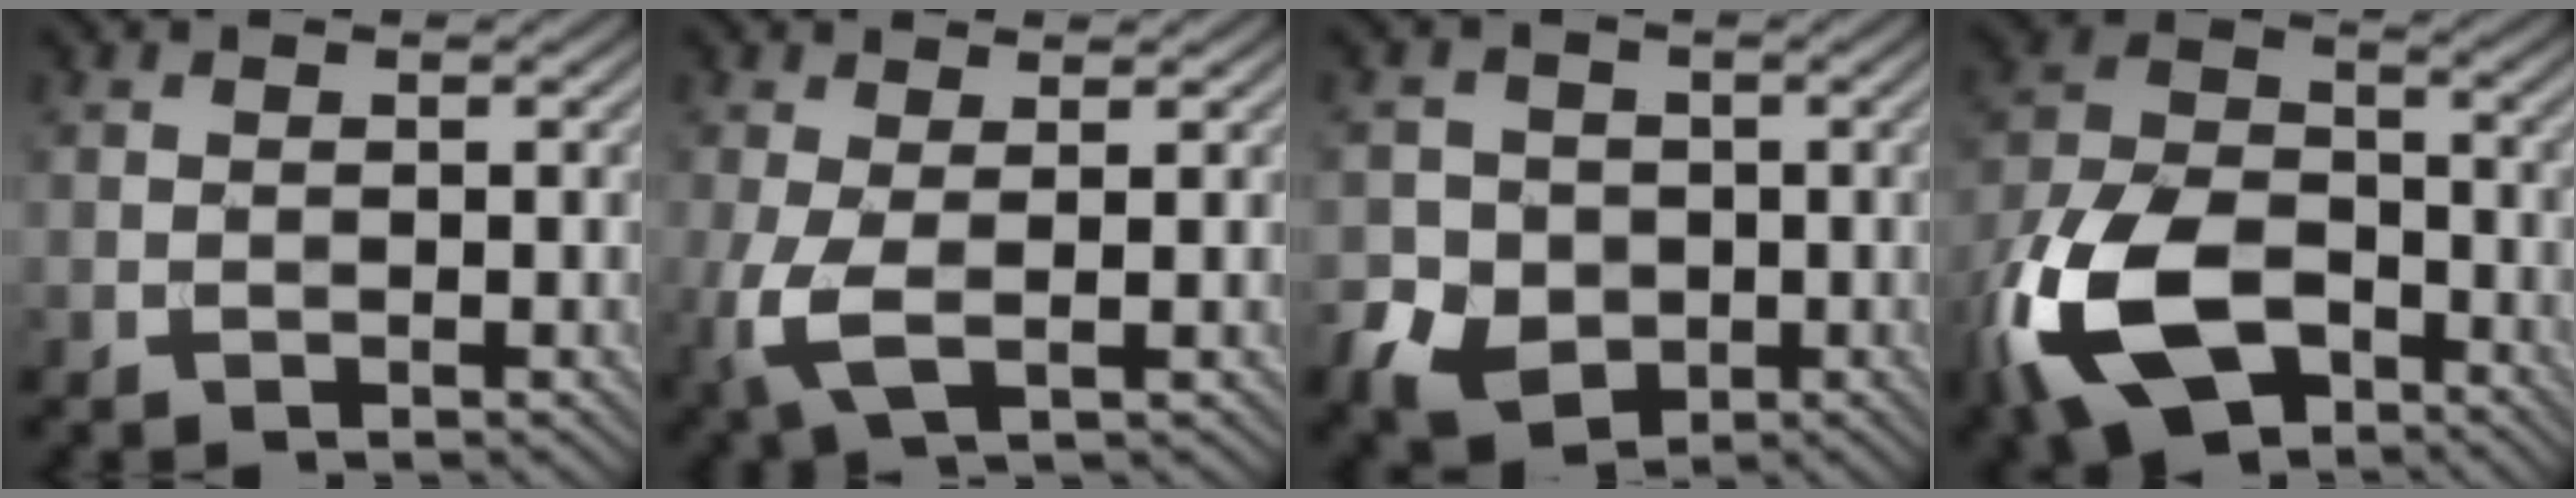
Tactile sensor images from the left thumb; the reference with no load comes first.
{"total": 4.3, "force": [-0.1, 1.4, 4.1], "torque": [-0.109, 0.001, -0.004]}
{"total": 6.7, "force": [-2.1, 5.8, 2.8], "torque": [-0.066, -0.014, -0.057]}
{"total": 16.4, "force": [-8.4, 9.4, 10.4], "torque": [-0.266, -0.032, -0.174]}